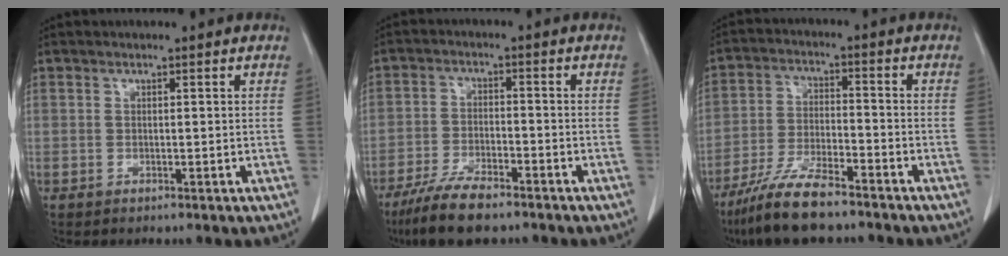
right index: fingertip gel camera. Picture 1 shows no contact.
{"total": 8.6, "force": [-6.6, 1.9, 5.2], "torque": [-0.100, -0.019, -0.120]}
{"total": 10.3, "force": [-8.1, 1.7, 6.0], "torque": [-0.120, -0.024, -0.151]}